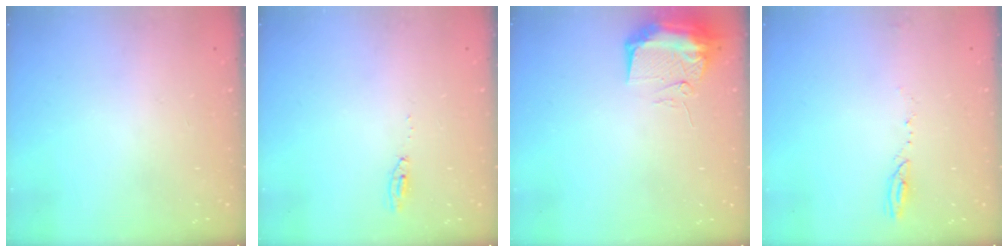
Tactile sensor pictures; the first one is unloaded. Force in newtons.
{"total": 4.1, "press": 4.1, "slide": 0.4}
{"total": 9.8, "press": 9.7, "slide": 1.2}
{"total": 4.7, "press": 4.7, "slide": 0.5}